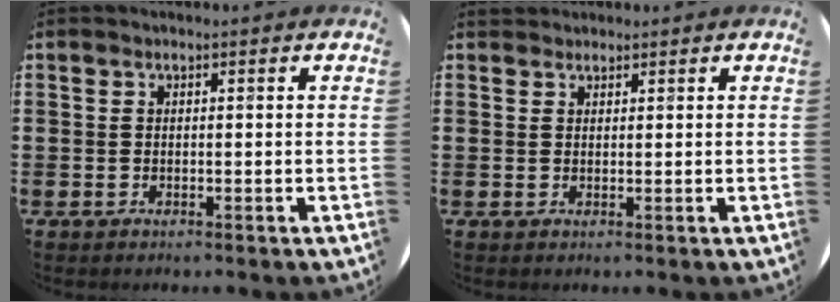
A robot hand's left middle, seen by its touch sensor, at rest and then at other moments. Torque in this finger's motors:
{"motor_torque": [0.28, -0.29, -0.02, 0.00]}